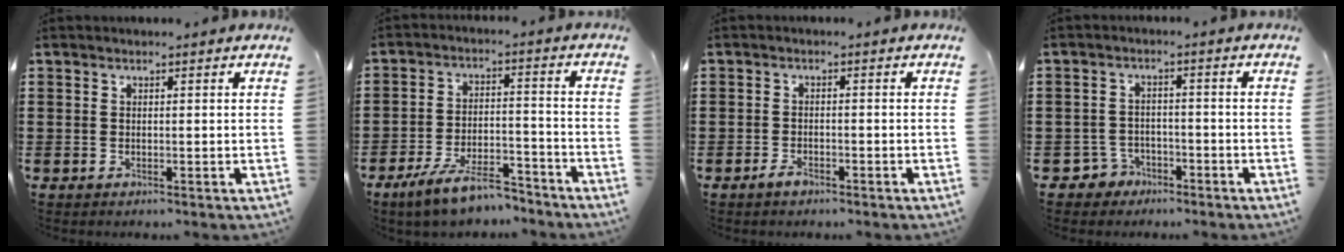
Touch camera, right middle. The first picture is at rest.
{"total": 9.3, "force": [-7.4, 2.4, 5.1], "torque": [-0.096, 0.017, -0.139]}
{"total": 1.8, "force": [-1.4, 0.9, 0.7], "torque": [-0.016, 0.002, -0.028]}
{"total": 3.2, "force": [-2.6, 1.8, 0.2], "torque": [-0.022, 0.003, -0.059]}